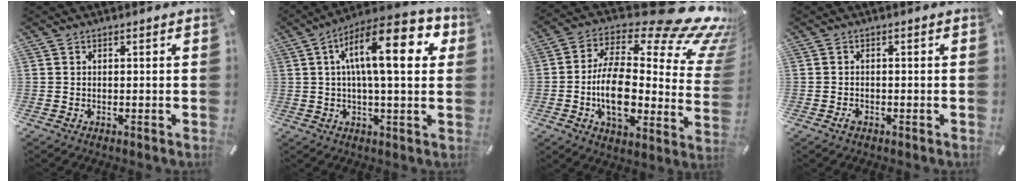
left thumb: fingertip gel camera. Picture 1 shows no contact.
{"total": 17.5, "force": [5.5, 5.3, 15.7], "torque": [-0.242, -0.016, 0.080]}
{"total": 23.5, "force": [5.9, 11.8, 19.5], "torque": [-0.323, -0.070, 0.099]}
{"total": 1.3, "force": [-0.7, 0.8, 0.6], "torque": [-0.012, 0.003, -0.014]}